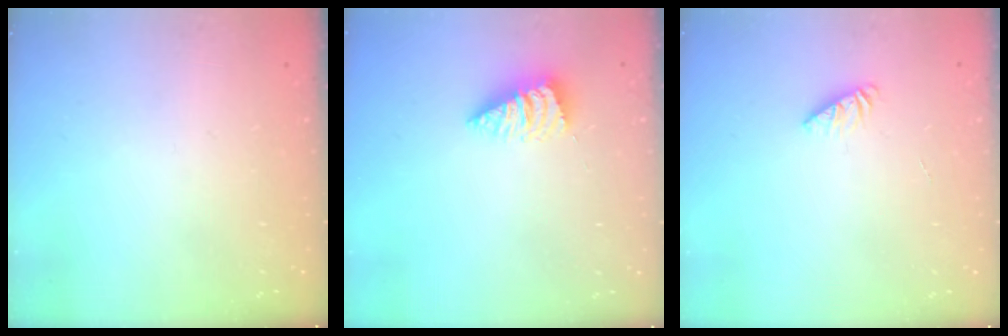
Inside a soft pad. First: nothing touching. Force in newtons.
{"total": 2.6, "press": 2.6, "slide": 0.3}
{"total": 1.8, "press": 1.8, "slide": 0.2}